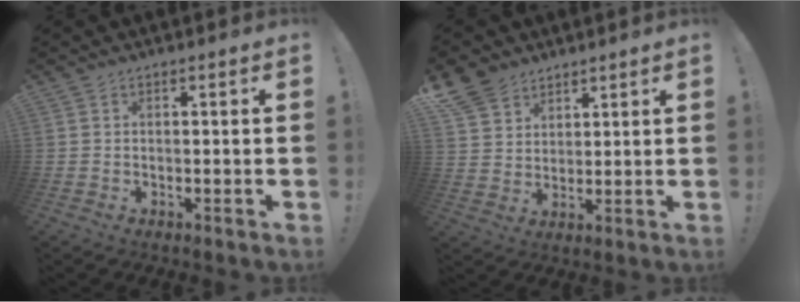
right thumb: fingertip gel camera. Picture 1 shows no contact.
{"total": 8.9, "force": [6.4, 5.7, 2.3], "torque": [-0.045, -0.040, 0.128]}